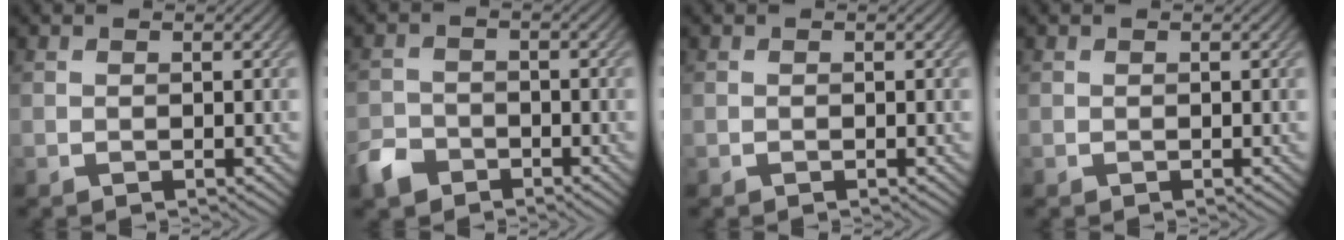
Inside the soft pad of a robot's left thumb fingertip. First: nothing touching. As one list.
[{"total": 3.7, "force": [-2.6, 2.3, 1.2], "torque": [-0.031, -0.005, -0.061]}, {"total": 0.0}, {"total": 0.0}]